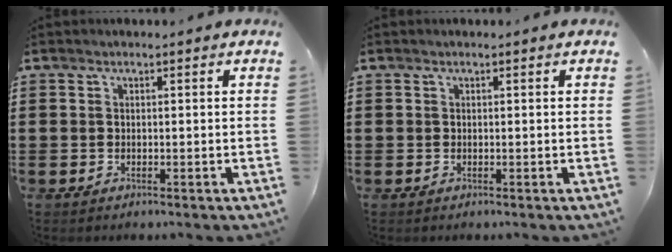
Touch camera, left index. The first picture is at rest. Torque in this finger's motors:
{"motor_torque": [0.00, 0.00, 0.00, -0.01]}